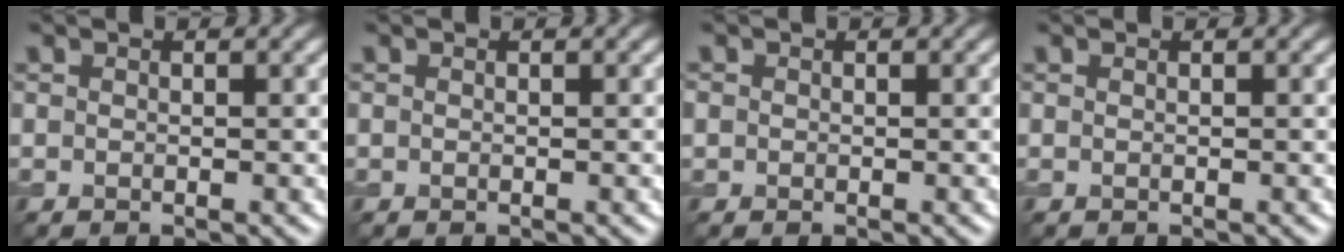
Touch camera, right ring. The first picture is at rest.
{"total": 0.0}
{"total": 0.5, "force": [0.0, 0.5, 0.1], "torque": [0.001, -0.001, -0.002]}
{"total": 0.6, "force": [0.2, 0.3, 0.4], "torque": [-0.005, -0.001, -0.003]}